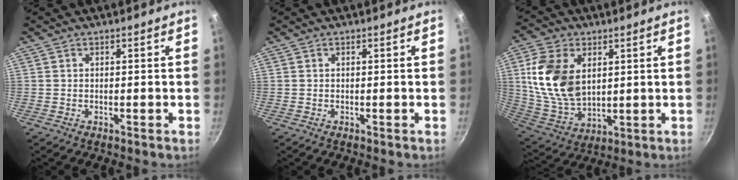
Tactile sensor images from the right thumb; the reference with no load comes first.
{"total": 0.0}
{"total": 15.9, "force": [3.8, 10.3, 11.5], "torque": [-0.204, -0.018, 0.088]}